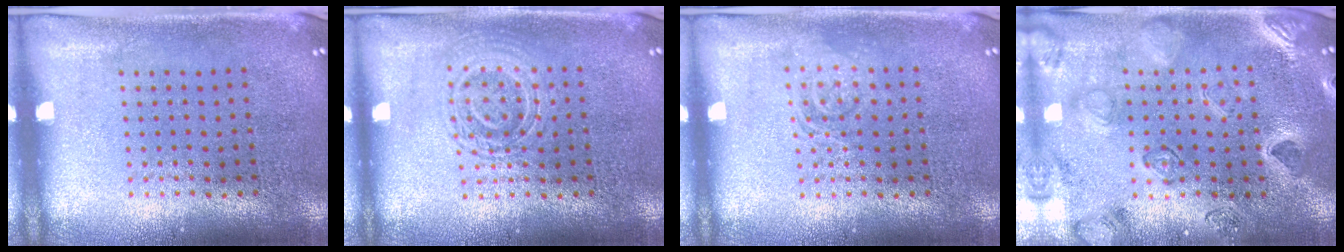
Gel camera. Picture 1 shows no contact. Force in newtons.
{"total": 2.5, "press": 2.5, "slide": 0.5}
{"total": 1.6, "press": 1.6, "slide": 0.3}
{"total": 2.5, "press": 2.4, "slide": 0.7}